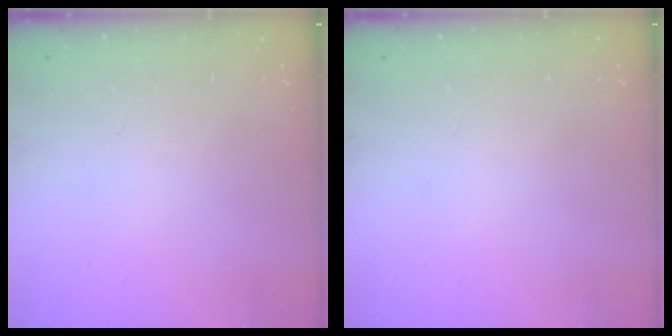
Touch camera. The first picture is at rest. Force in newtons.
{"total": 0.0}